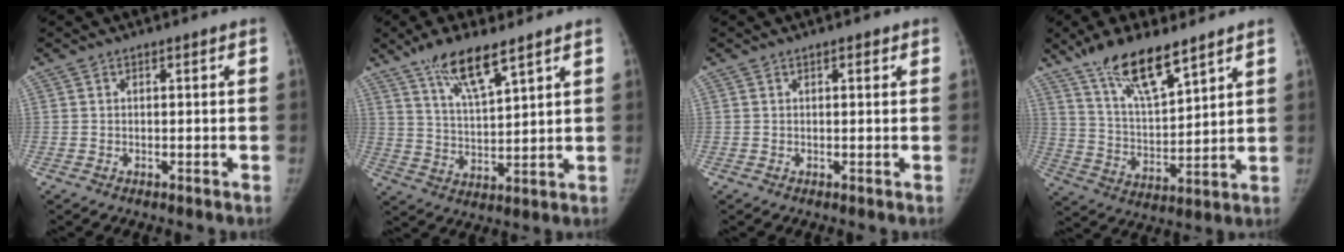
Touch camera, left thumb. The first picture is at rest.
{"total": 10.6, "force": [7.2, 2.6, 7.4], "torque": [-0.127, -0.035, 0.139]}
{"total": 1.4, "force": [0.8, 0.7, 0.9], "torque": [-0.007, -0.001, 0.008]}
{"total": 14.5, "force": [10.1, 4.3, 9.4], "torque": [-0.152, -0.052, 0.195]}